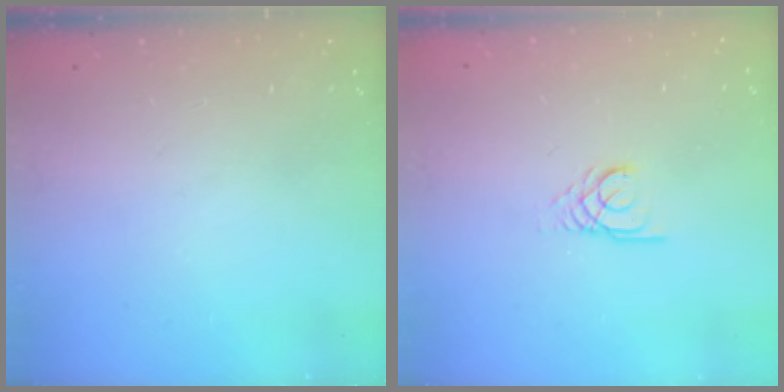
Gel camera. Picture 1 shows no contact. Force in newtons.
{"total": 2.7, "press": 2.7, "slide": 0.3}